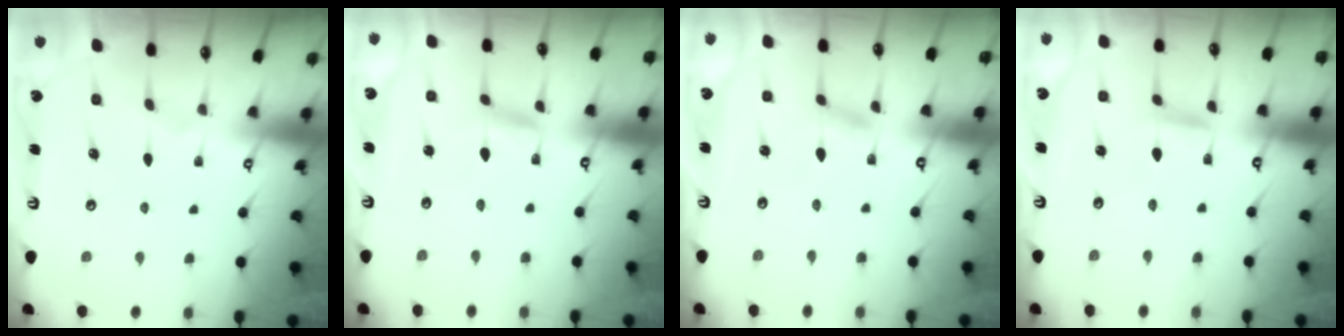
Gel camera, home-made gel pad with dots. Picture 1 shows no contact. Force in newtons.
{"total": 3.1, "press": 3.1, "slide": 0.2}
{"total": 1.8, "press": 1.7, "slide": 0.2}
{"total": 3.5, "press": 3.5, "slide": 0.4}